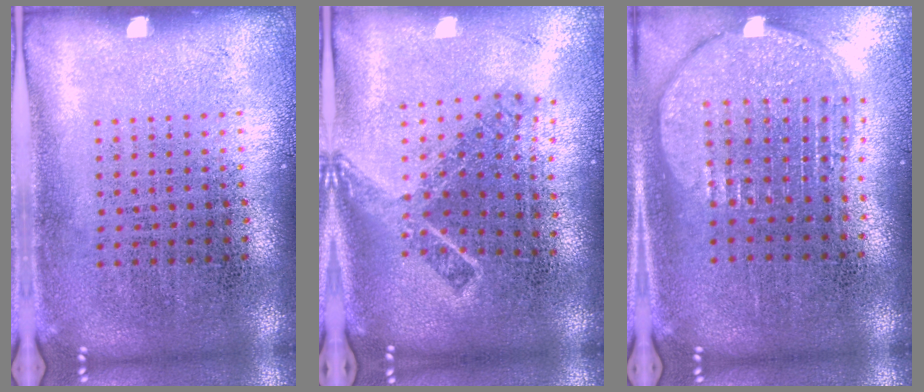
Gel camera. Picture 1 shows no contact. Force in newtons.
{"total": 2.0, "press": 1.4, "slide": 1.4}
{"total": 2.0, "press": 1.7, "slide": 1.1}